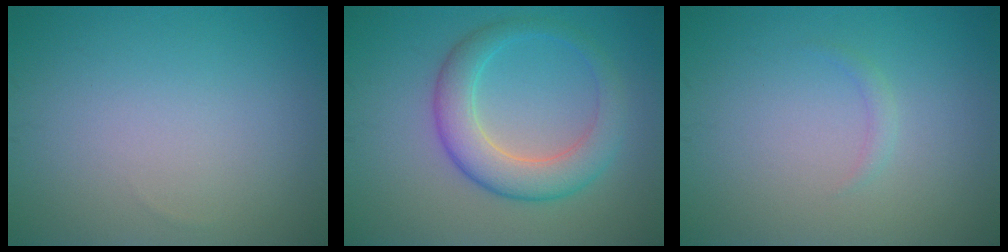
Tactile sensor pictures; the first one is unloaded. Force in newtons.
{"total": 5.2, "press": 5.2, "slide": 0.2}
{"total": 0.8, "press": 0.8, "slide": 0.0}